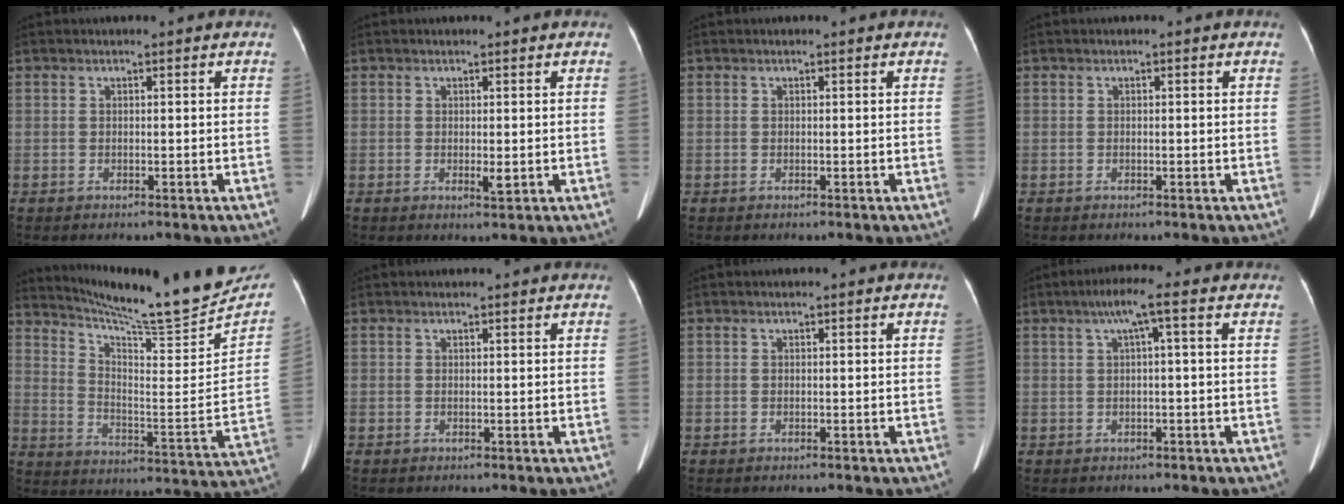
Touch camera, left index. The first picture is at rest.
{"total": 1.5, "force": [0.4, 0.5, 1.4], "torque": [-0.023, -0.003, 0.008]}
{"total": 0.0}
{"total": 0.0}
{"total": 20.4, "force": [19.0, -0.2, 7.4], "torque": [-0.125, -0.082, 0.272]}
{"total": 2.2, "force": [2.1, 0.0, 0.5], "torque": [-0.008, 0.015, 0.028]}
{"total": 0.0}
{"total": 3.7, "force": [1.5, -0.4, 3.4], "torque": [-0.066, 0.016, 0.026]}